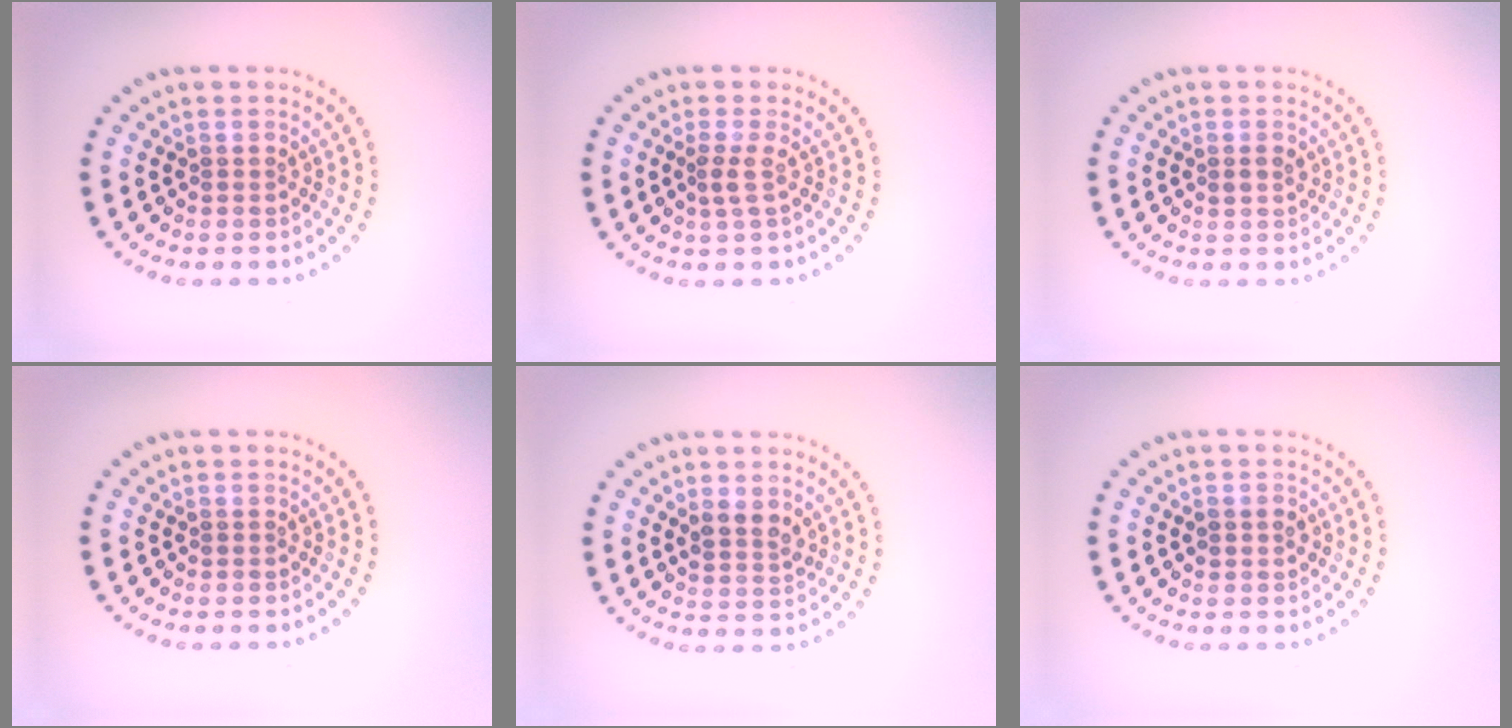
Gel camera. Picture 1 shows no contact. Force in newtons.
{"total": 1.3, "press": 1.0, "slide": 0.8}
{"total": 1.0, "press": 1.0, "slide": 0.1}
{"total": 0.0}
{"total": 2.2, "press": 2.0, "slide": 1.0}
{"total": 0.9, "press": 0.9, "slide": 0.1}